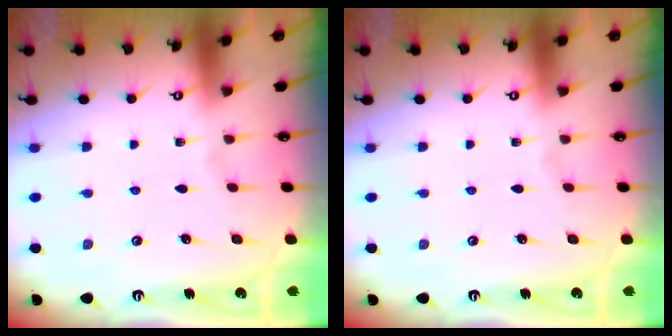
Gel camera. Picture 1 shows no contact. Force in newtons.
{"total": 0.0}